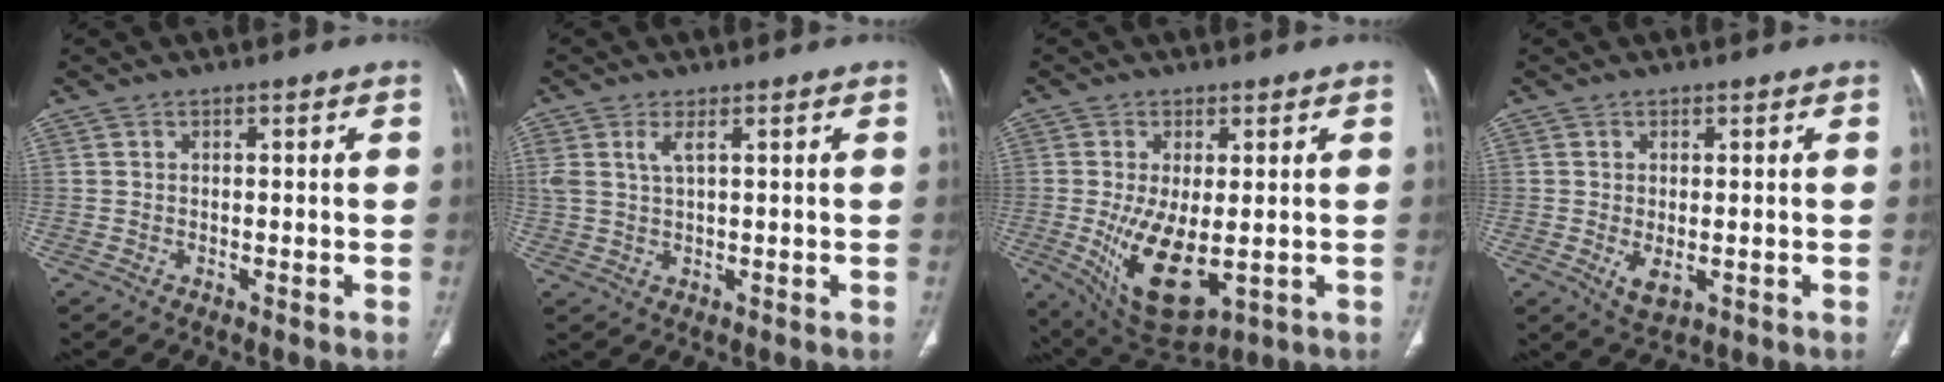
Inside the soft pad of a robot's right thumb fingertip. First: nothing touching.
{"total": 3.0, "force": [1.4, 1.0, 2.5], "torque": [-0.065, 0.003, 0.036]}
{"total": 12.6, "force": [-1.9, 5.9, 11.0], "torque": [-0.192, -0.026, -0.008]}
{"total": 3.6, "force": [-0.7, 1.8, 3.0], "torque": [-0.051, -0.010, -0.002]}